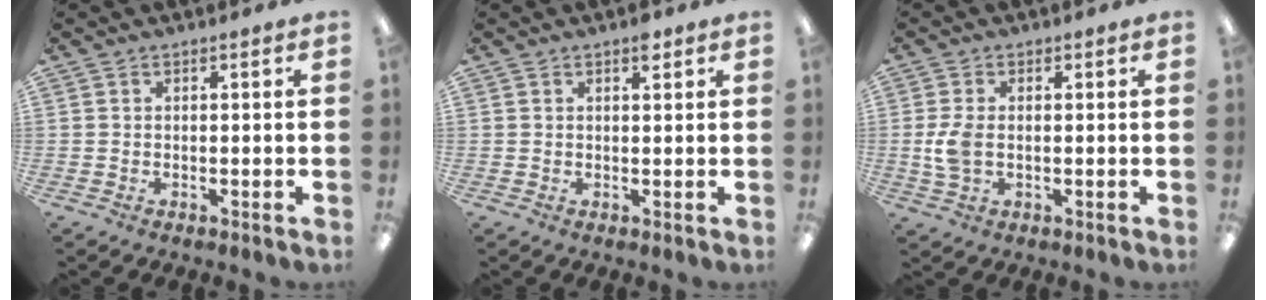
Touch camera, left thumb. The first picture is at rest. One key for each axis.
{"total": 2.1, "fx": 1.4, "fy": 0.8, "fz": 1.3, "tx": -0.005, "ty": -0.009, "tz": 0.020}
{"total": 5.9, "fx": -0.2, "fy": 3.7, "fz": 4.6, "tx": -0.100, "ty": -0.003, "tz": -0.009}